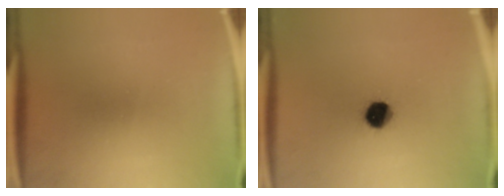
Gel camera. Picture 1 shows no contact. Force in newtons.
{"total": 7.9}